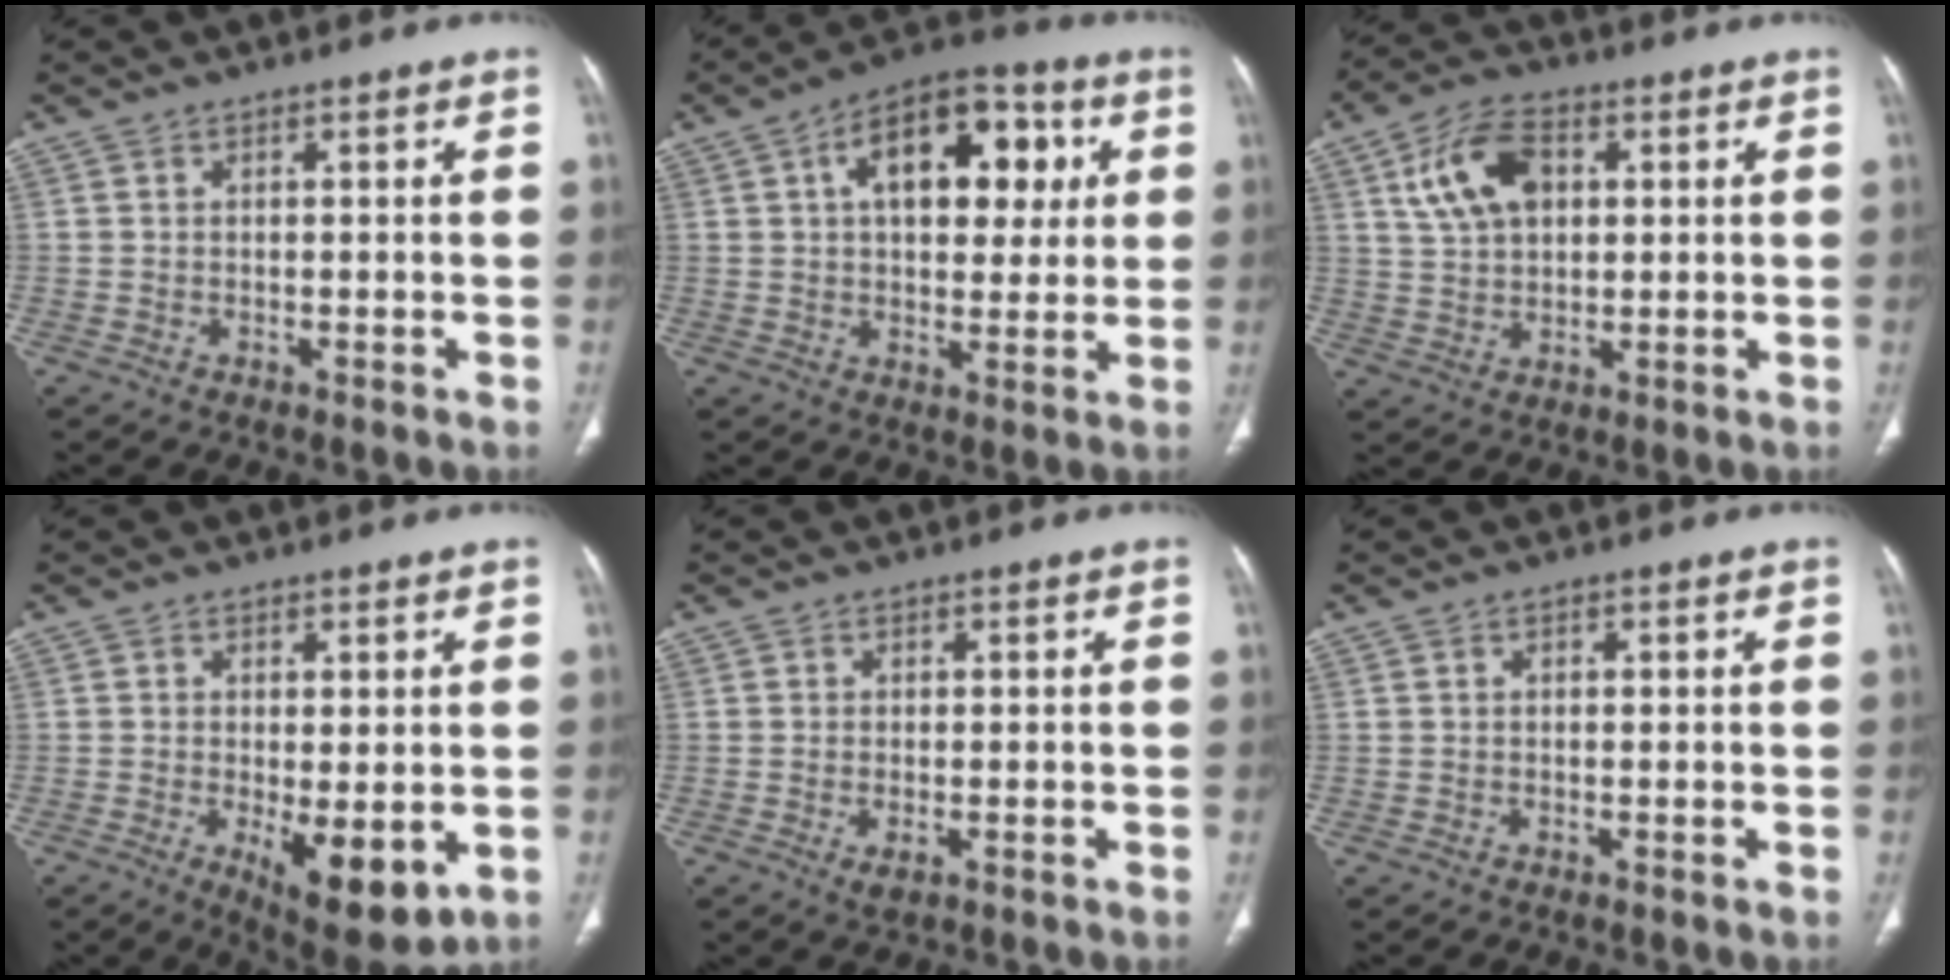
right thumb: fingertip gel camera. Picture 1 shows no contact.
{"total": 16.9, "force": [4.7, 9.6, 13.0], "torque": [-0.149, 0.012, 0.066]}
{"total": 11.0, "force": [3.4, 6.9, 7.8], "torque": [-0.133, 0.006, 0.063]}
{"total": 10.4, "force": [-2.4, 4.1, 9.2], "torque": [-0.129, -0.023, -0.024]}
{"total": 2.0, "force": [-0.7, 1.0, 1.6], "torque": [-0.033, 0.000, -0.010]}
{"total": 0.6, "force": [0.2, 0.3, 0.4], "torque": [-0.007, 0.003, 0.002]}